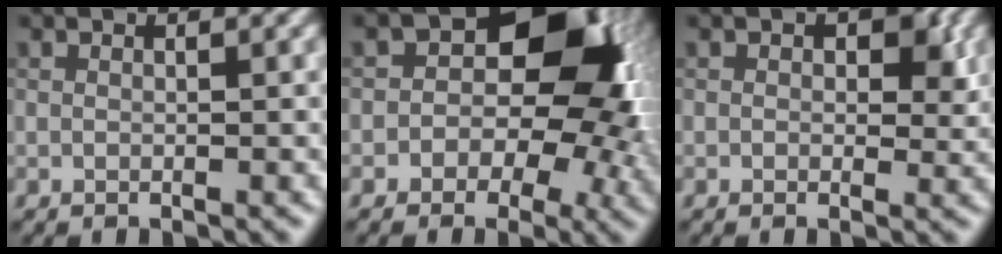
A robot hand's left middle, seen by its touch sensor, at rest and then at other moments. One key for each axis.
{"total": 9.3, "fx": 0.3, "fy": 6.4, "fz": 6.7, "tx": -0.047, "ty": 0.017, "tz": 0.006}
{"total": 2.1, "fx": 0.5, "fy": 1.3, "fz": 1.6, "tx": -0.028, "ty": 0.004, "tz": 0.021}